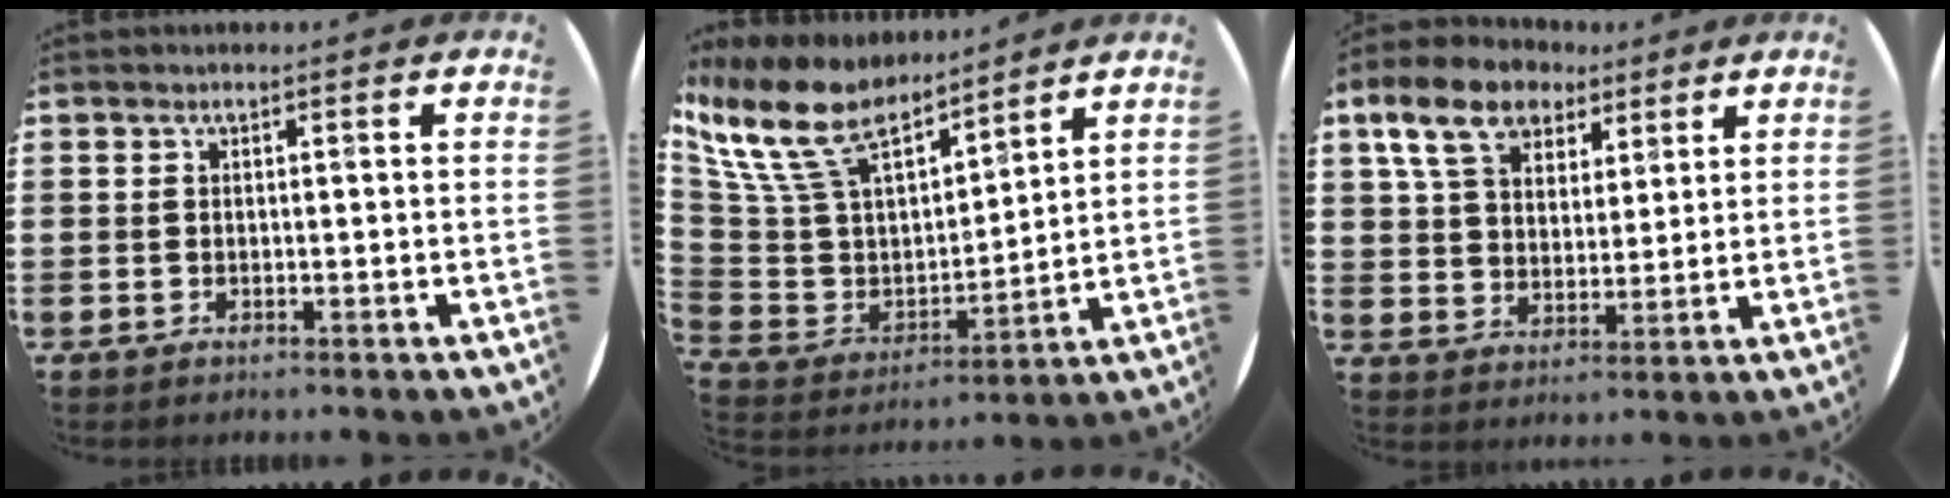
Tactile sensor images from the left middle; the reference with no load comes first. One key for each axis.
{"total": 13.3, "fx": 10.3, "fy": 5.7, "fz": 6.1, "tx": -0.171, "ty": -0.052, "tz": 0.190}
{"total": 9.2, "fx": 6.7, "fy": 5.0, "fz": 3.8, "tx": -0.088, "ty": -0.003, "tz": 0.123}